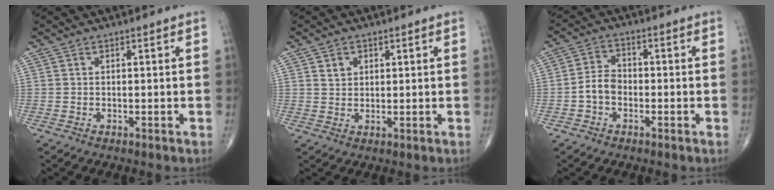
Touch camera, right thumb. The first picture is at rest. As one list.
[{"total": 2.6, "force": [1.2, 2.0, 1.0], "torque": [-0.008, -0.007, 0.022]}, {"total": 4.6, "force": [-1.5, 3.3, 2.8], "torque": [-0.041, 0.019, -0.036]}]